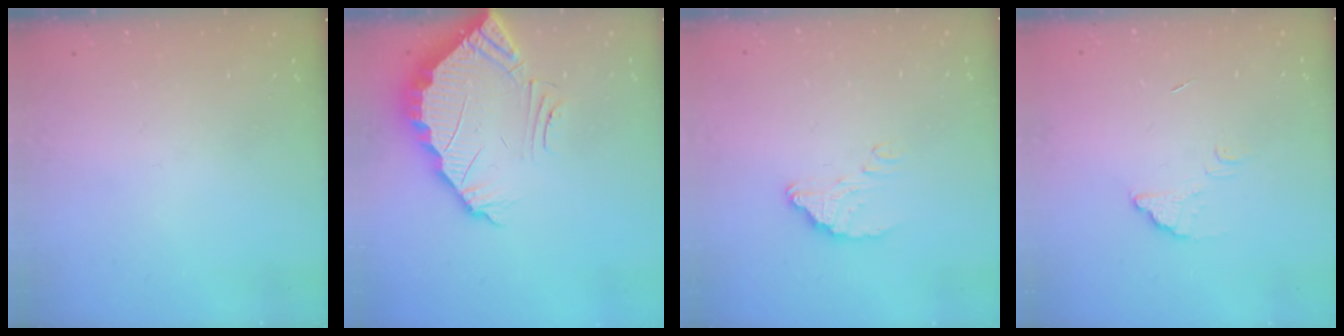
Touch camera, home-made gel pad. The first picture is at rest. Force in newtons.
{"total": 3.7, "press": 3.7, "slide": 0.1}
{"total": 4.9, "press": 4.9, "slide": 0.1}
{"total": 3.3, "press": 3.3, "slide": 0.3}